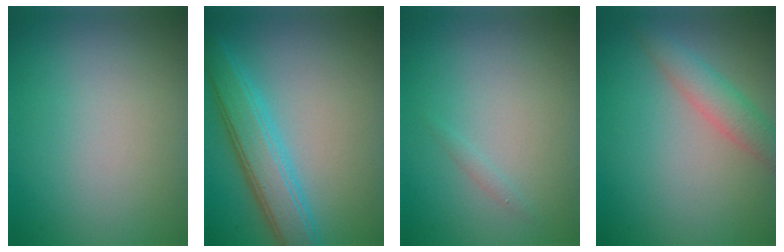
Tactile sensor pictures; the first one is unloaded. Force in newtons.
{"total": 5.0, "press": 5.0, "slide": 0.1}
{"total": 0.5, "press": 0.5, "slide": 0.0}
{"total": 2.9, "press": 2.9, "slide": 0.1}